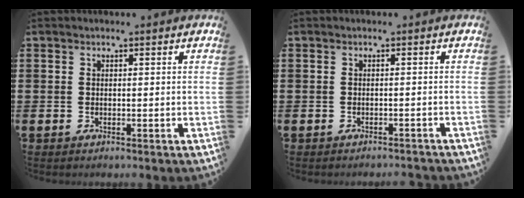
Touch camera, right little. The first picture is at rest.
{"total": 0.7, "force": [-0.7, 0.0, 0.1], "torque": [-0.002, -0.001, -0.015]}